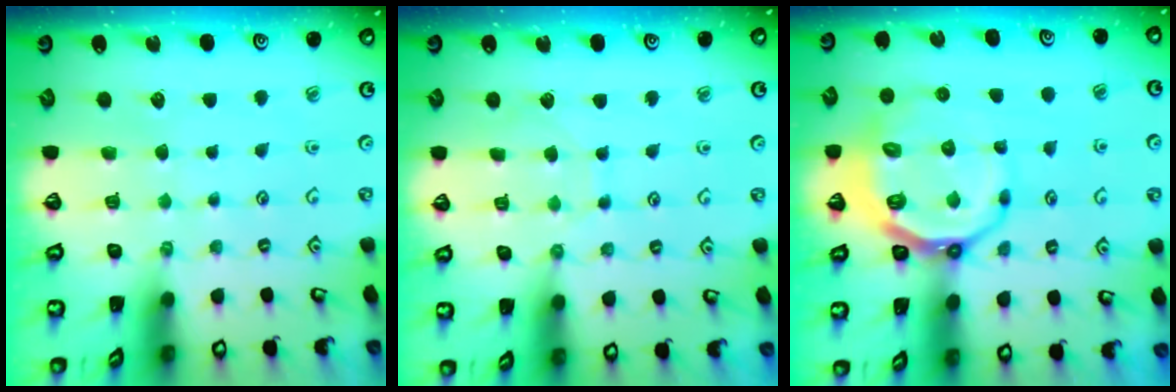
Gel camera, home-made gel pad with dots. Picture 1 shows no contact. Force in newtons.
{"total": 6.0, "press": 6.0, "slide": 0.2}
{"total": 13.5, "press": 13.0, "slide": 3.7}